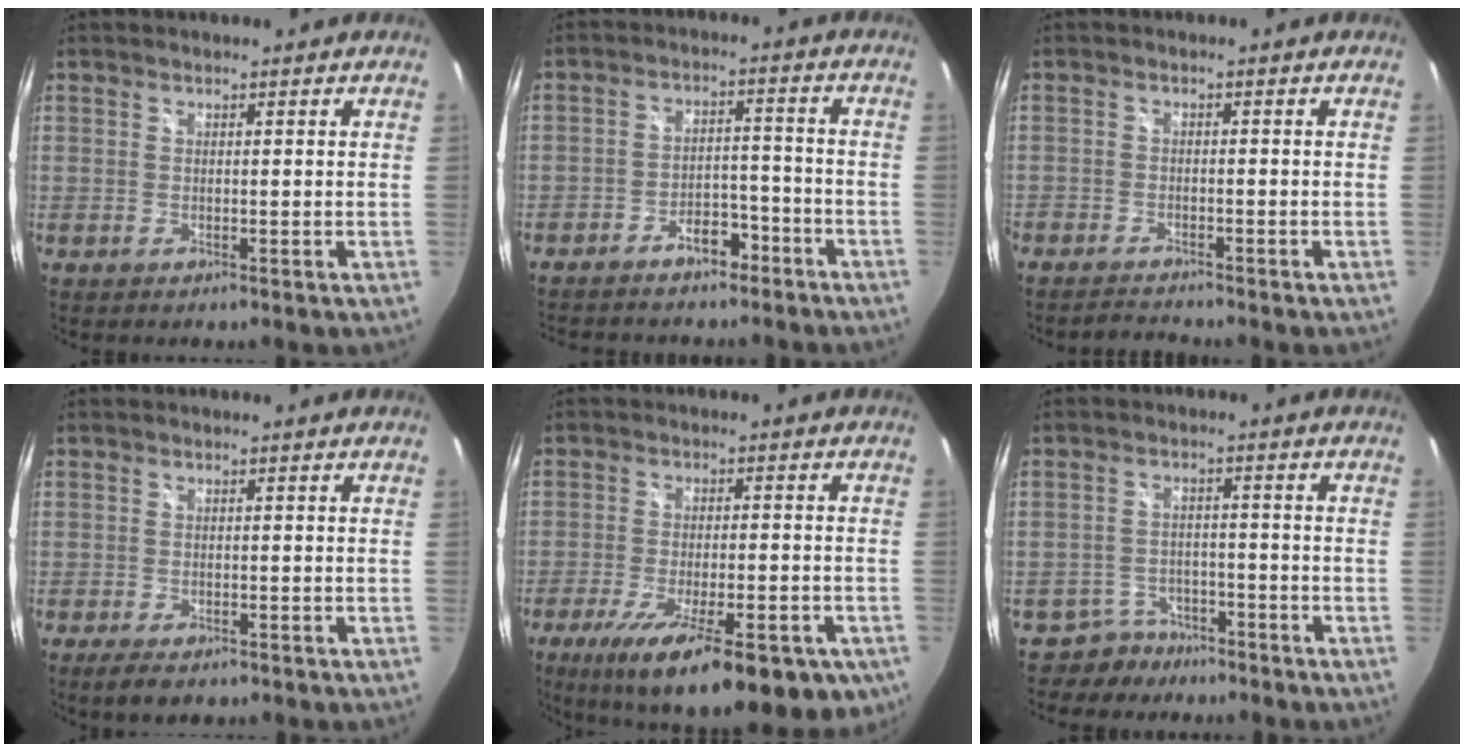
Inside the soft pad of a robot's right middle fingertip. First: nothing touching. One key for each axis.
{"total": 9.4, "fx": -7.5, "fy": 4.5, "fz": 3.6, "tx": -0.081, "ty": 0.031, "tz": -0.098}
{"total": 3.0, "fx": -2.9, "fy": 0.4, "fz": 0.2, "tx": -0.019, "ty": 0.000, "tz": -0.056}
{"total": 4.0, "fx": -2.7, "fy": 1.9, "fz": 2.2, "tx": -0.050, "ty": -0.013, "tz": -0.043}
{"total": 22.5, "fx": -13.2, "fy": 7.5, "fz": 16.6, "tx": -0.276, "ty": -0.062, "tz": -0.182}
{"total": 5.3, "fx": -4.2, "fy": 3.2, "fz": -0.2, "tx": -0.007, "ty": 0.016, "tz": -0.067}